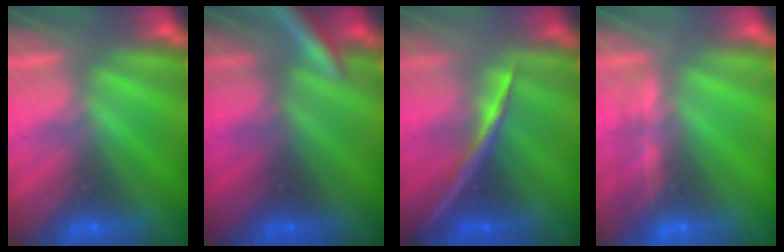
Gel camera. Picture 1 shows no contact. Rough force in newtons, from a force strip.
{"total": 3.0}
{"total": 1.8}
{"total": 1.4}